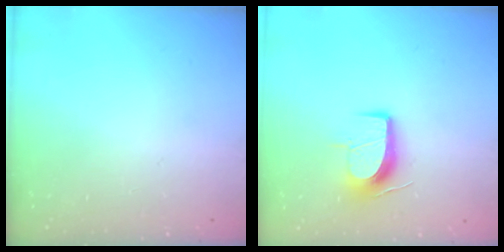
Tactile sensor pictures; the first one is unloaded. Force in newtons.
{"total": 9.8, "press": 9.8, "slide": 0.7}